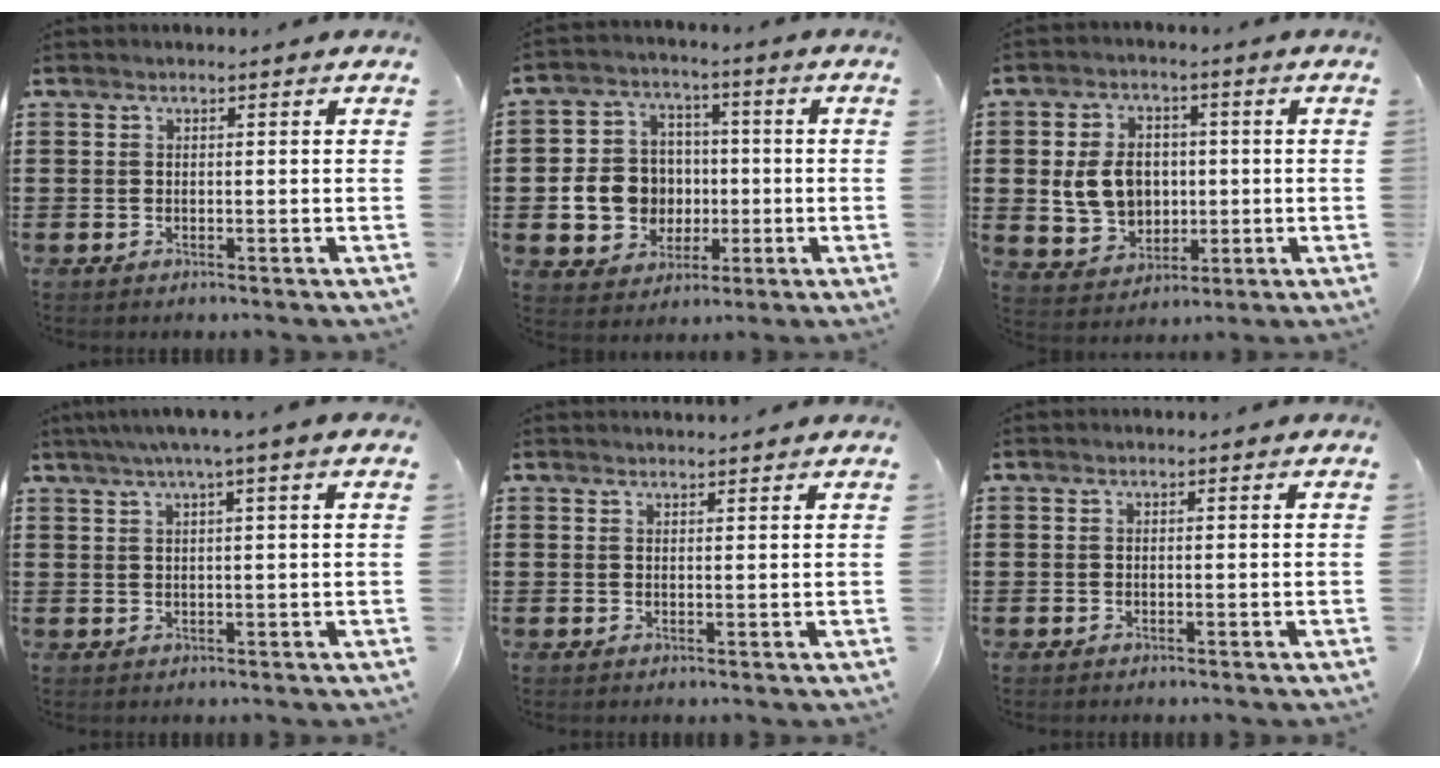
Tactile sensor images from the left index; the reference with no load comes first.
{"total": 8.5, "force": [-0.8, 8.1, 2.5], "torque": [-0.074, 0.020, -0.006]}
{"total": 7.9, "force": [0.4, 6.5, 4.5], "torque": [-0.108, 0.014, 0.006]}
{"total": 2.9, "force": [1.4, -0.5, 2.5], "torque": [-0.048, 0.000, 0.023]}
{"total": 1.3, "force": [1.3, -0.1, 0.1], "torque": [-0.004, -0.001, 0.025]}
{"total": 0.0}